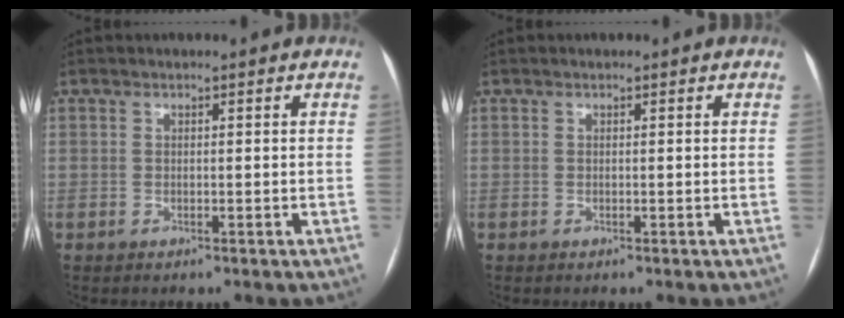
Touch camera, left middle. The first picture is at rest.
{"total": 0.0}